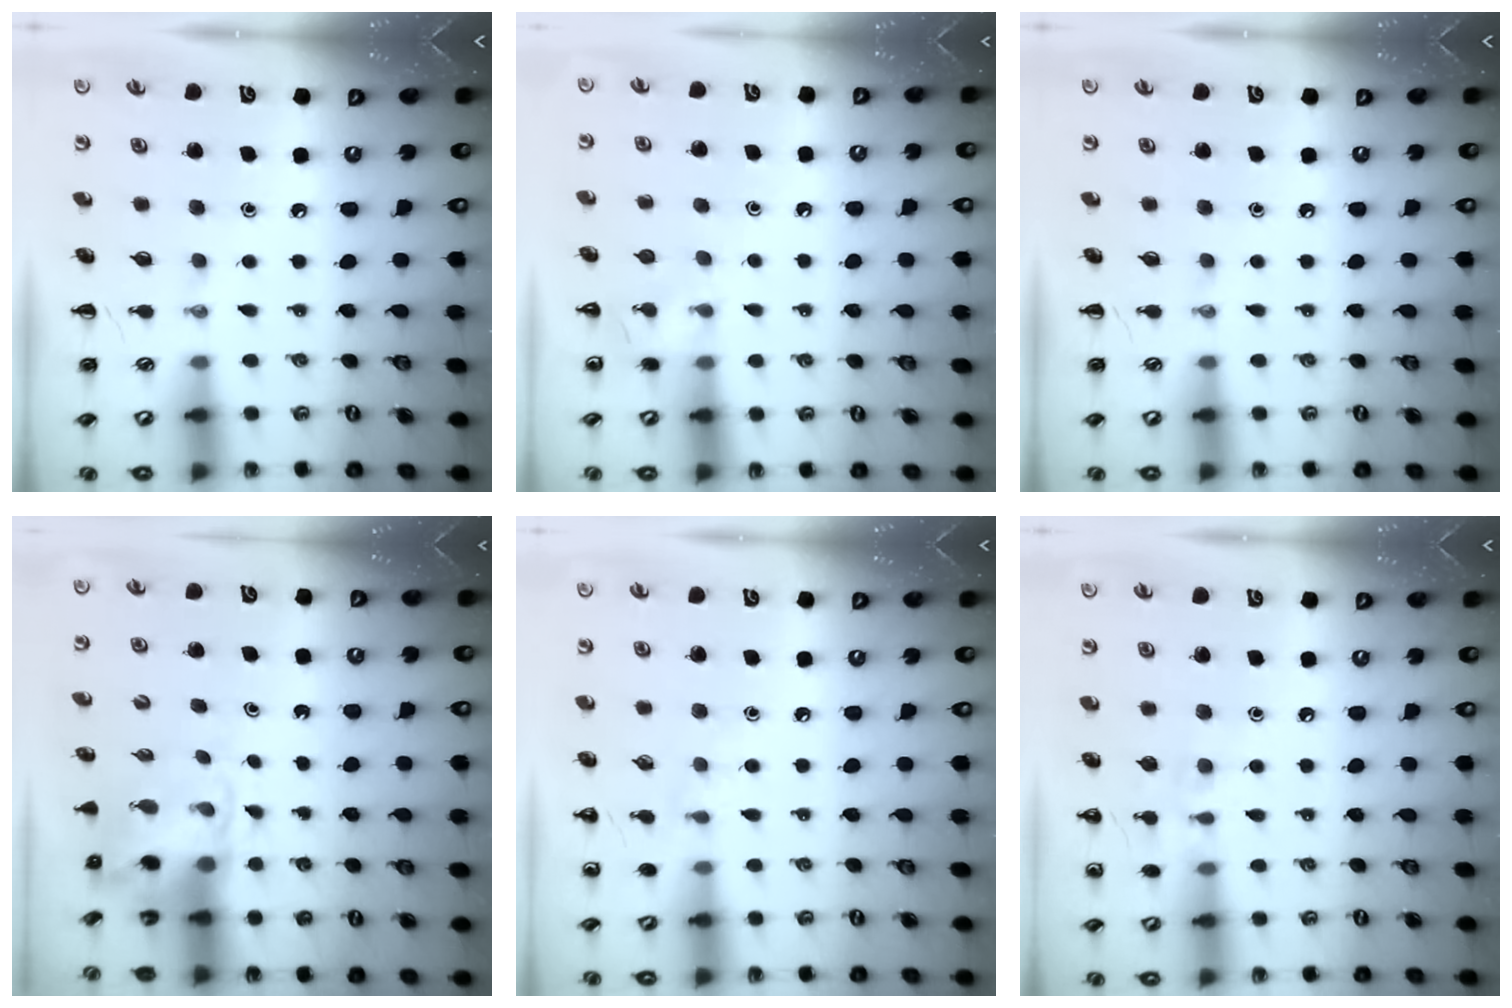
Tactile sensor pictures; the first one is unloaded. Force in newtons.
{"total": 4.4, "press": 4.2, "slide": 1.3}
{"total": 0.0}
{"total": 4.8, "press": 4.7, "slide": 0.4}
{"total": 5.4, "press": 5.1, "slide": 1.9}
{"total": 7.1, "press": 6.9, "slide": 1.9}